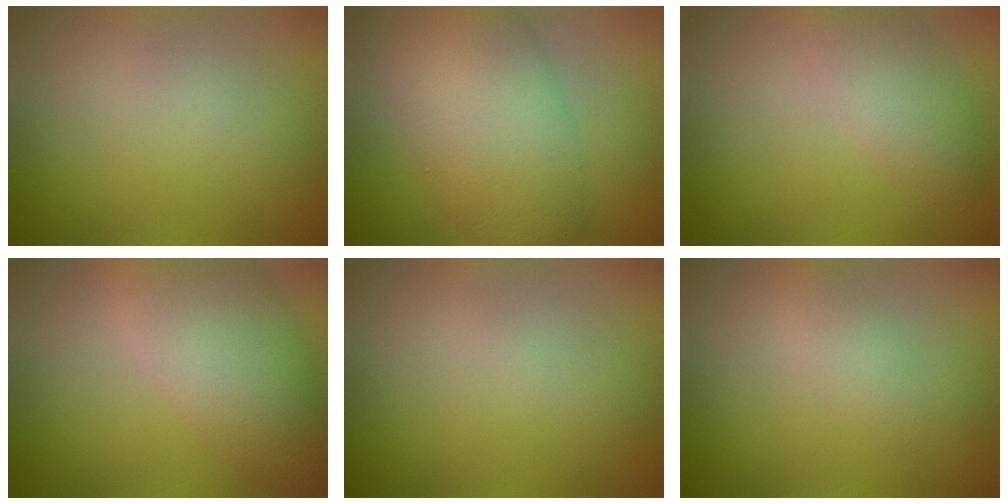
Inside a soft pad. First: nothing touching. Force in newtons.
{"total": 9.1, "press": 9.1, "slide": 0.2}
{"total": 2.9, "press": 2.9, "slide": 0.2}
{"total": 6.9, "press": 6.9, "slide": 0.4}
{"total": 0.0}
{"total": 1.7, "press": 1.6, "slide": 0.0}